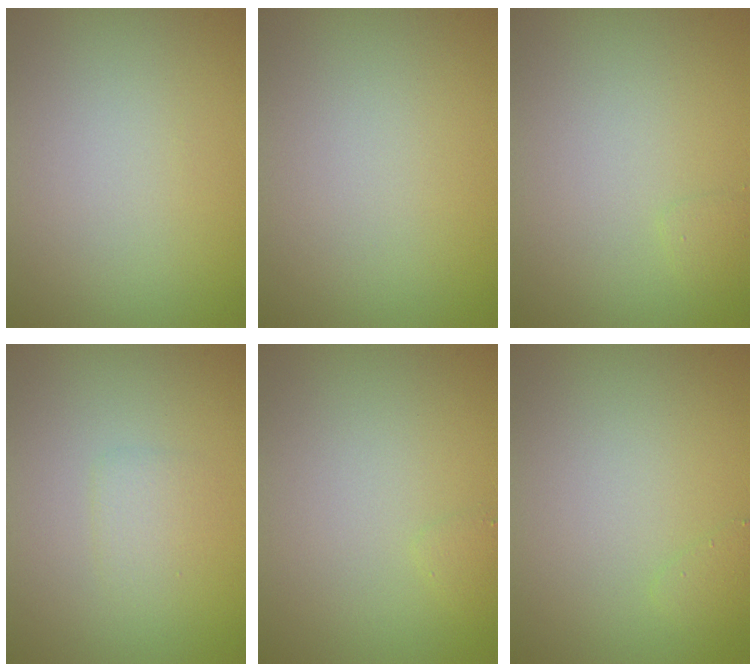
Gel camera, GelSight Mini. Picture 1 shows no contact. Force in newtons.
{"total": 0.0}
{"total": 0.7, "press": 0.7, "slide": 0.1}
{"total": 1.3, "press": 1.2, "slide": 0.0}
{"total": 0.6, "press": 0.6, "slide": 0.0}
{"total": 0.8, "press": 0.8, "slide": 0.1}